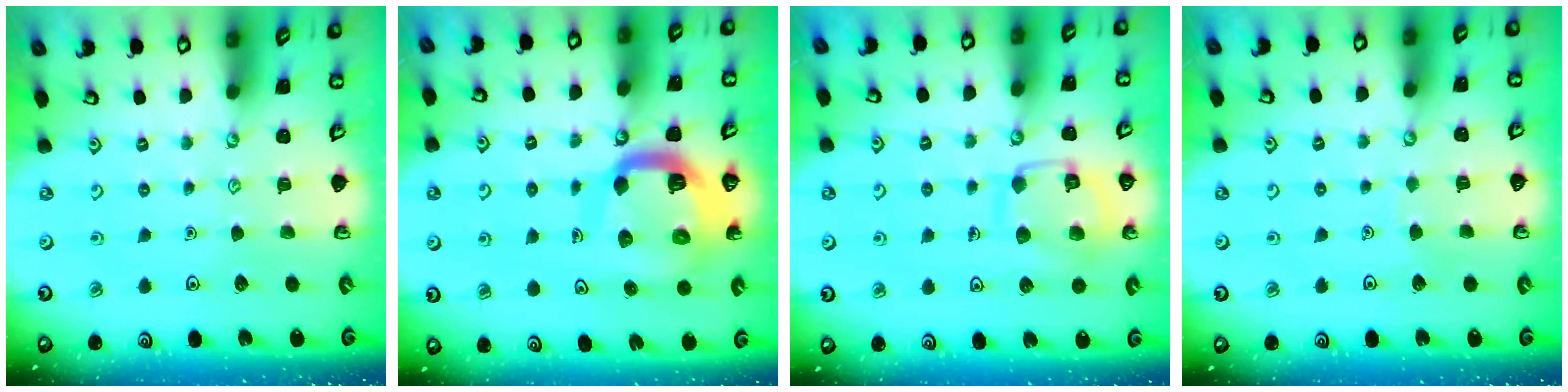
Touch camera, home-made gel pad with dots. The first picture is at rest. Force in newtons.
{"total": 12.3, "press": 12.3, "slide": 1.1}
{"total": 10.7, "press": 10.7, "slide": 0.5}
{"total": 2.5, "press": 2.5, "slide": 0.2}